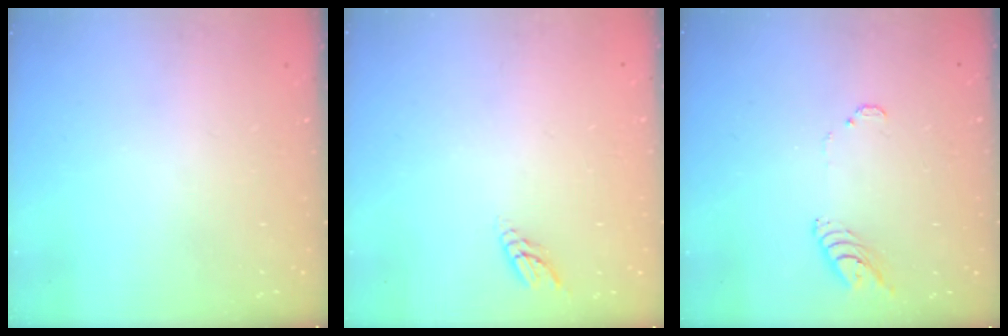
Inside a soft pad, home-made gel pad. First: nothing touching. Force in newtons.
{"total": 4.7, "press": 4.7, "slide": 0.4}
{"total": 6.9, "press": 6.8, "slide": 0.7}